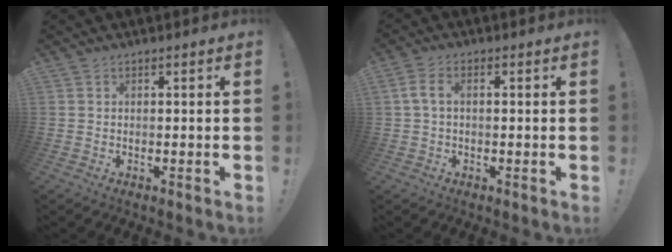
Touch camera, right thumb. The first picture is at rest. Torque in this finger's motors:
{"motor_torque": [0.12, -0.18, -0.15, 0.13, 0.06]}